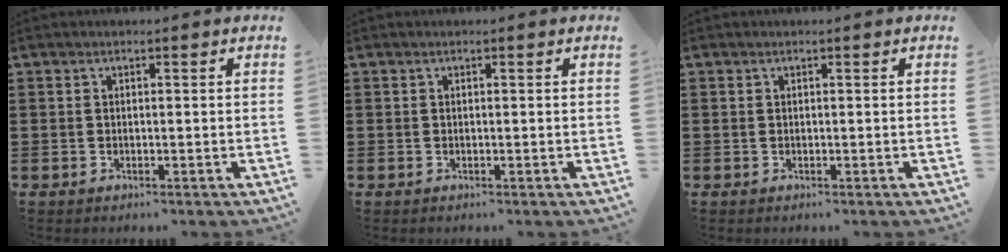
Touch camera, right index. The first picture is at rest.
{"total": 0.0}
{"total": 0.0}